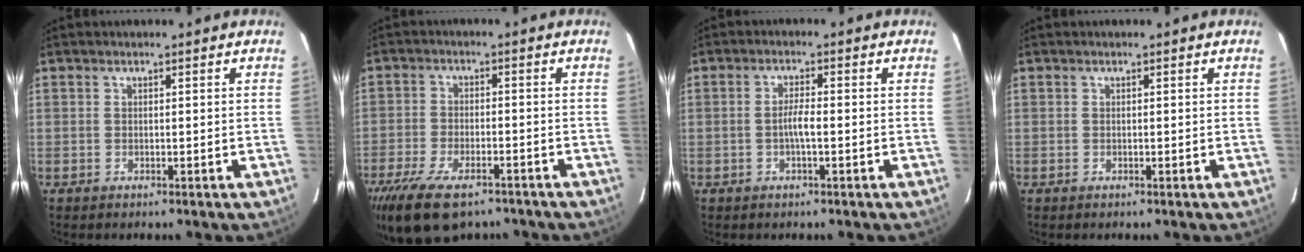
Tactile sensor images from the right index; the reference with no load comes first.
{"total": 14.5, "force": [-10.3, 5.9, 8.3], "torque": [-0.187, -0.034, -0.176]}
{"total": 2.7, "force": [-0.8, 0.3, 2.6], "torque": [-0.050, 0.003, -0.015]}
{"total": 0.0}